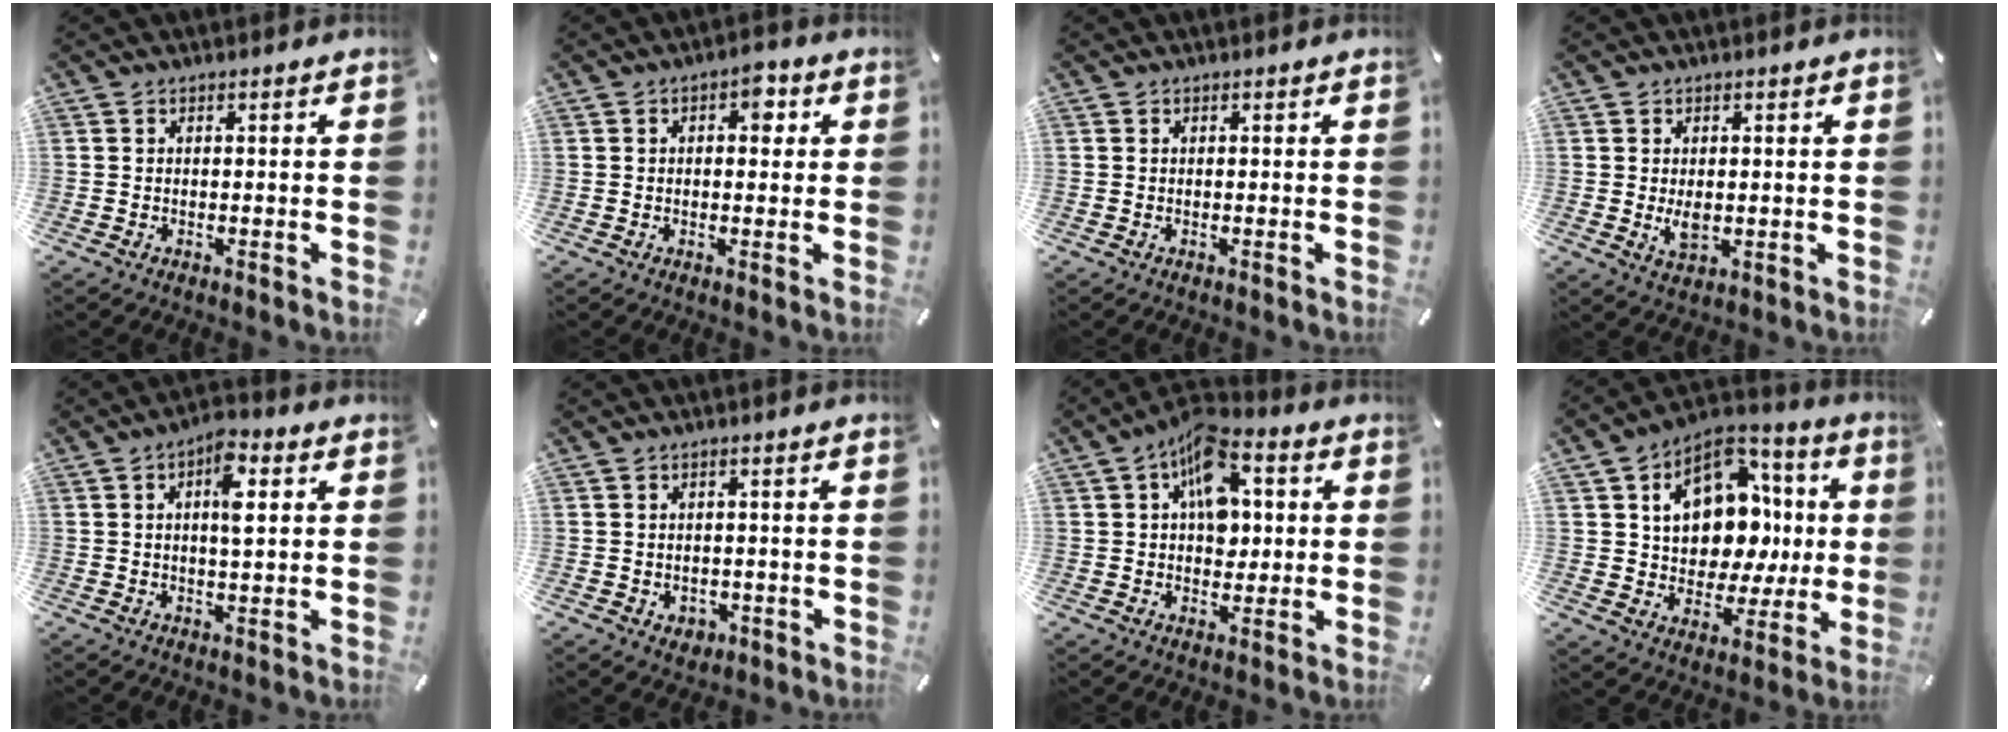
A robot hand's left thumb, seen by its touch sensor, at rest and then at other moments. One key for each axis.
{"total": 4.6, "fx": 1.2, "fy": 2.7, "fz": 3.6, "tx": -0.035, "ty": -0.004, "tz": 0.009}
{"total": 0.0}
{"total": 3.9, "fx": 0.0, "fy": 2.6, "fz": 3.0, "tx": -0.061, "ty": -0.005, "tz": -0.003}
{"total": 7.3, "fx": 2.1, "fy": 3.0, "fz": 6.3, "tx": -0.096, "ty": -0.002, "tz": 0.028}
{"total": 2.7, "fx": -0.5, "fy": 2.5, "fz": 0.8, "tx": -0.007, "ty": 0.002, "tz": -0.011}
{"total": 12.0, "fx": 3.5, "fy": 8.0, "fz": 8.3, "tx": -0.116, "ty": -0.007, "tz": 0.064}
{"total": 16.5, "fx": 4.2, "fy": 12.6, "fz": 9.7, "tx": -0.137, "ty": -0.025, "tz": 0.084}